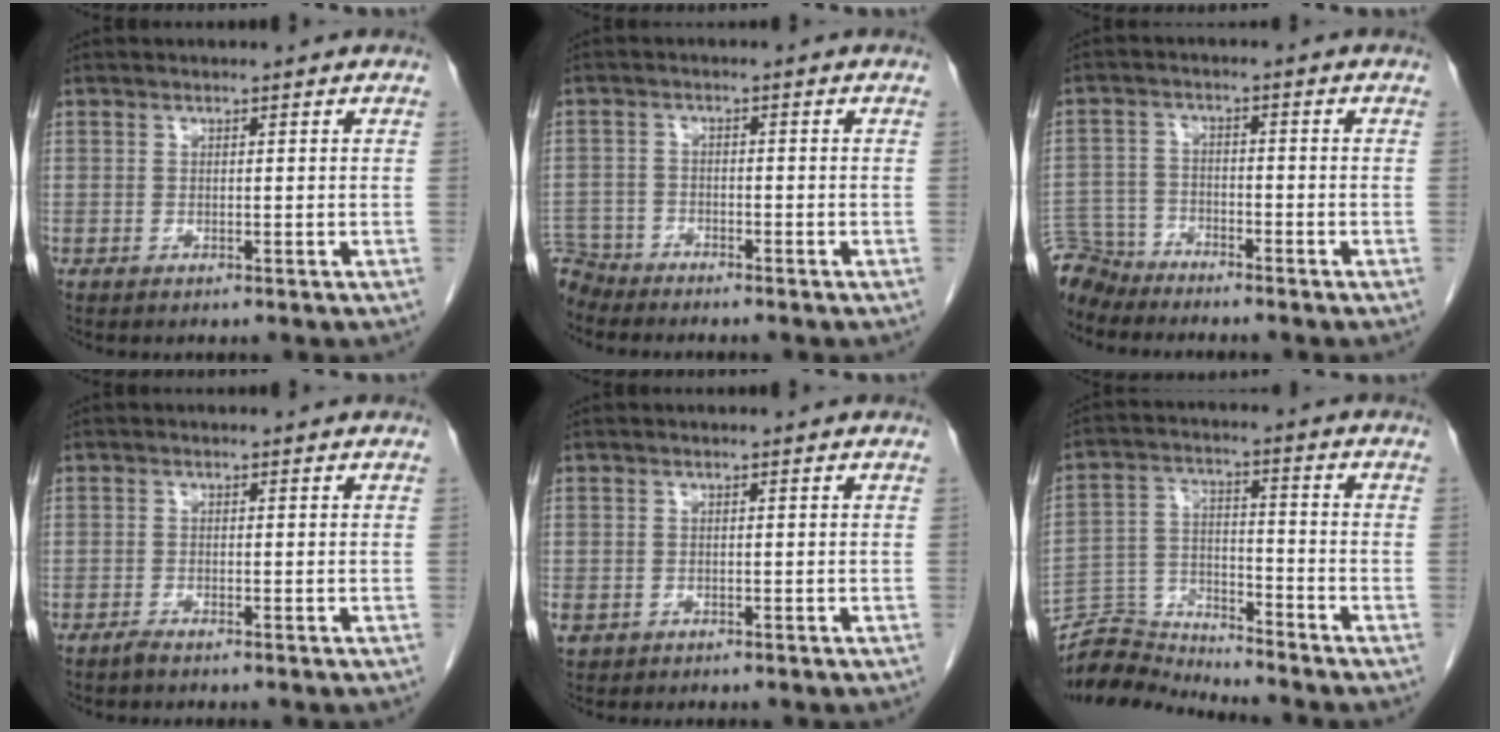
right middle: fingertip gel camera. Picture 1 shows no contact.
{"total": 5.0, "force": [-4.8, 1.1, -0.6], "torque": [0.019, -0.006, -0.094]}
{"total": 6.2, "force": [-6.0, 1.2, -0.4], "torque": [0.009, -0.002, -0.118]}
{"total": 1.0, "force": [-0.9, 0.0, 0.5], "torque": [-0.014, -0.002, -0.017]}
{"total": 1.6, "force": [-0.8, 1.3, 0.6], "torque": [-0.015, 0.001, -0.008]}
{"total": 8.3, "force": [-8.1, -0.5, -1.3], "torque": [0.021, 0.017, -0.151]}